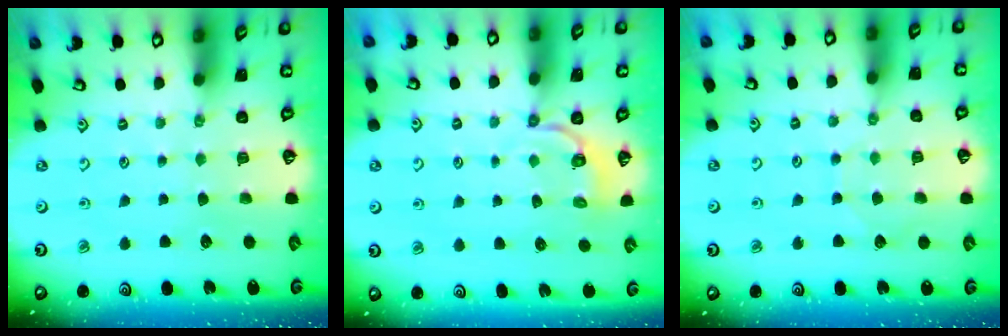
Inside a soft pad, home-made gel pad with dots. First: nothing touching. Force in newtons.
{"total": 3.5, "press": 2.4, "slide": 2.6}
{"total": 4.8, "press": 4.8, "slide": 0.6}